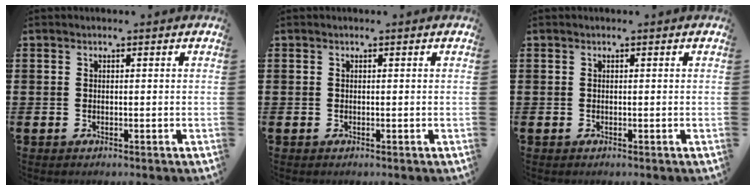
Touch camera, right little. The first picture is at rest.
{"total": 0.0}
{"total": 0.0}